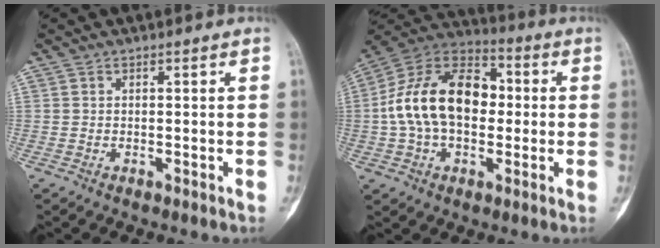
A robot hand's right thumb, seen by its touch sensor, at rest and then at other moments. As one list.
[{"total": 19.3, "force": [0.5, 12.6, 14.7], "torque": [-0.250, 0.036, 0.002]}]